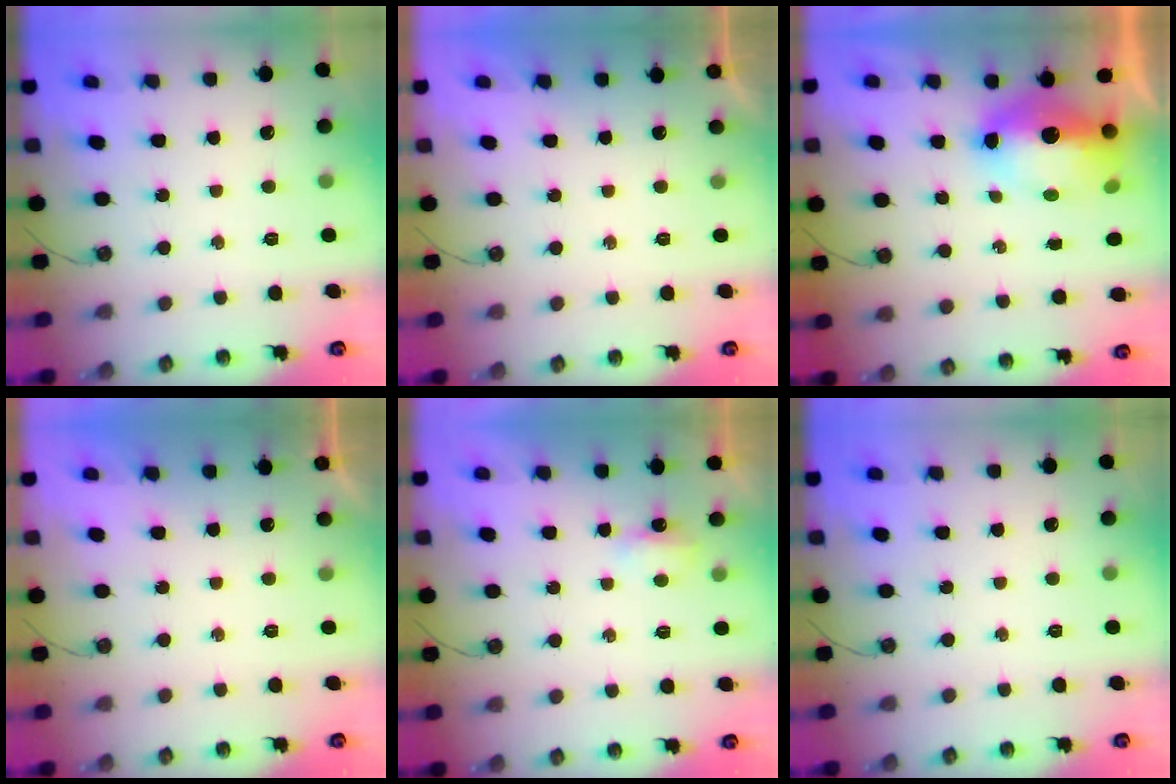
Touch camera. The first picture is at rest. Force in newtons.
{"total": 0.0}
{"total": 10.6, "press": 10.6, "slide": 1.1}
{"total": 0.0}
{"total": 3.8, "press": 3.8, "slide": 0.5}
{"total": 0.0}